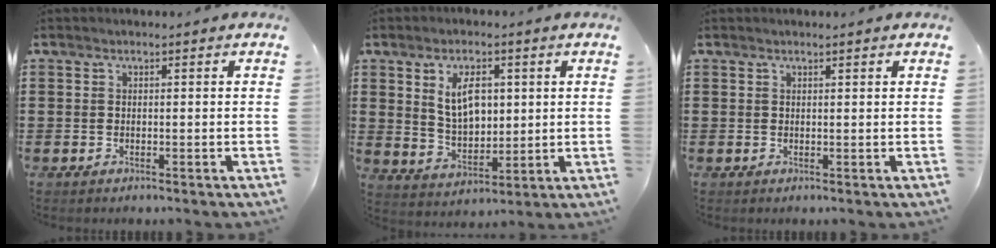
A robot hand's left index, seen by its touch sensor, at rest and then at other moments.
{"total": 6.9, "force": [2.4, 4.0, 5.1], "torque": [-0.097, 0.006, 0.038]}
{"total": 0.9, "force": [0.7, 0.0, 0.5], "torque": [-0.012, 0.000, 0.013]}